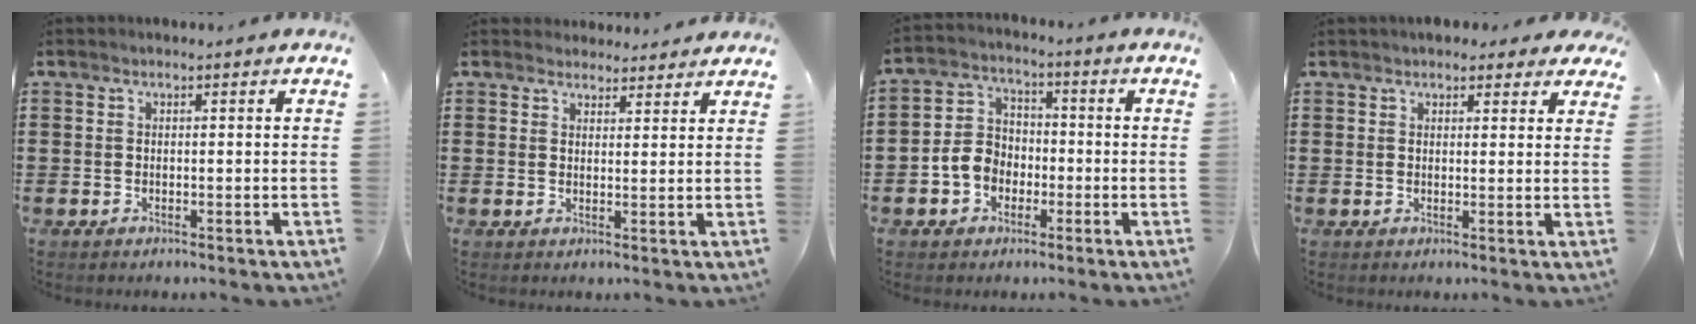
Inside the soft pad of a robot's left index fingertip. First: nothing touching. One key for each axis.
{"total": 2.6, "fx": 2.5, "fy": 0.7, "fz": -0.2, "tx": -0.004, "ty": -0.002, "tz": 0.049}
{"total": 5.8, "fx": -2.2, "fy": 4.8, "fz": 2.4, "tx": -0.075, "ty": 0.013, "tz": -0.049}
{"total": 2.7, "fx": 2.4, "fy": 1.0, "fz": 0.8, "tx": -0.014, "ty": -0.001, "tz": 0.042}